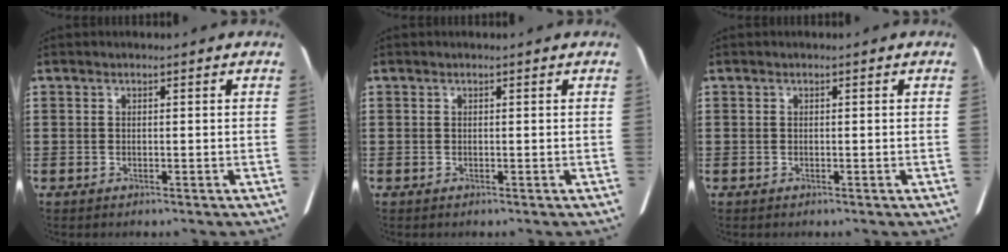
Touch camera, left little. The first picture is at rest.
{"total": 0.0}
{"total": 0.0}